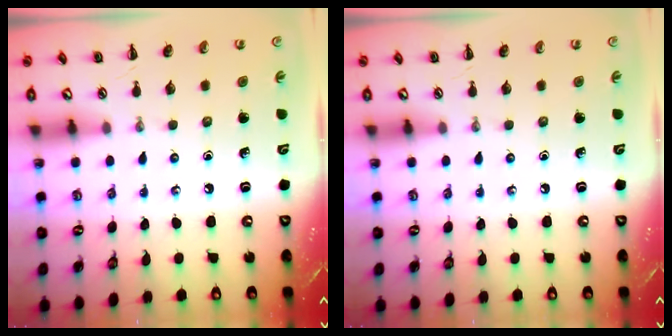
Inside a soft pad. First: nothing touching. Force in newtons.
{"total": 0.0}